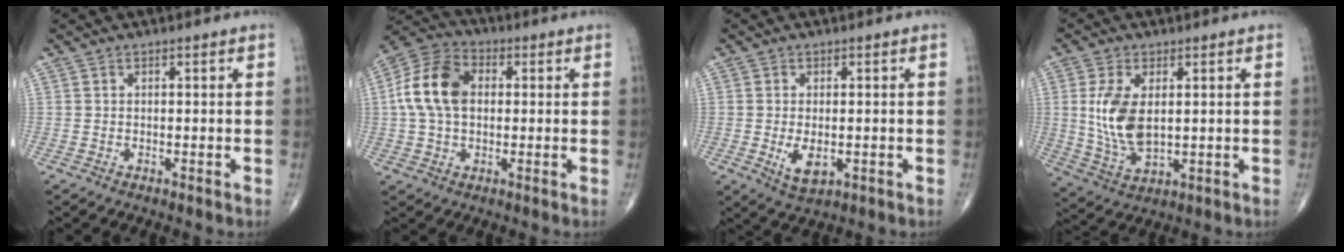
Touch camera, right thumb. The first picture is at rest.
{"total": 12.2, "force": [1.2, 8.2, 9.0], "torque": [-0.174, 0.027, 0.013]}
{"total": 4.8, "force": [-0.9, 2.5, 4.0], "torque": [-0.066, -0.010, -0.009]}
{"total": 10.3, "force": [1.4, 5.5, 8.6], "torque": [-0.171, -0.014, 0.039]}